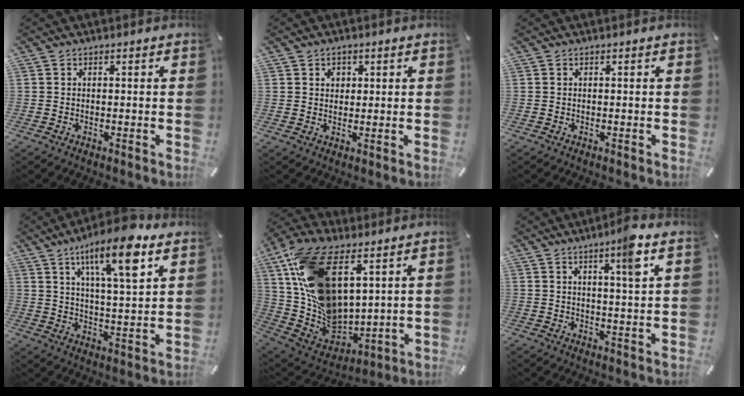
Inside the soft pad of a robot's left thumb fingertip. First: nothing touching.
{"total": 2.1, "force": [0.8, 1.9, 0.7], "torque": [0.000, -0.002, 0.009]}
{"total": 0.0}
{"total": 14.6, "force": [8.8, 3.8, 11.0], "torque": [-0.173, -0.037, 0.140]}
{"total": 21.7, "force": [8.7, 12.7, 15.2], "torque": [-0.310, -0.050, 0.165]}
{"total": 6.9, "force": [3.6, 0.2, 5.8], "torque": [-0.098, -0.011, 0.053]}